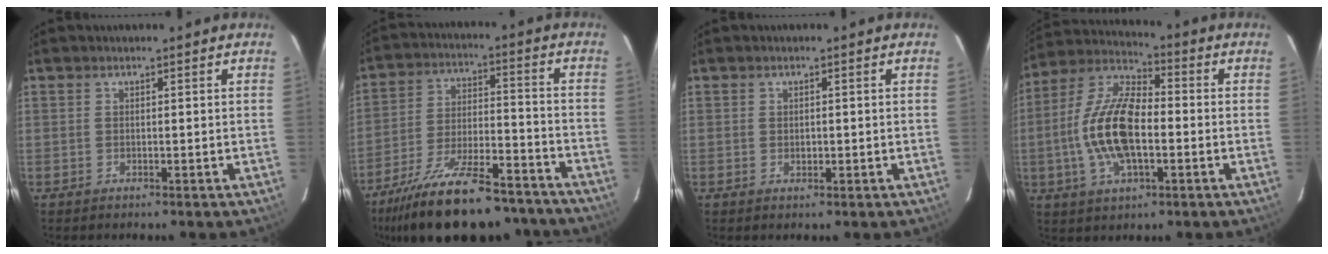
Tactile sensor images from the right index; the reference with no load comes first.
{"total": 25.4, "force": [-20.7, 7.9, 12.5], "torque": [-0.232, -0.021, -0.302]}
{"total": 1.2, "force": [-0.1, 1.0, 0.7], "torque": [-0.010, 0.001, -0.002]}
{"total": 15.5, "force": [-2.5, 6.9, 13.7], "torque": [-0.283, 0.007, -0.052]}